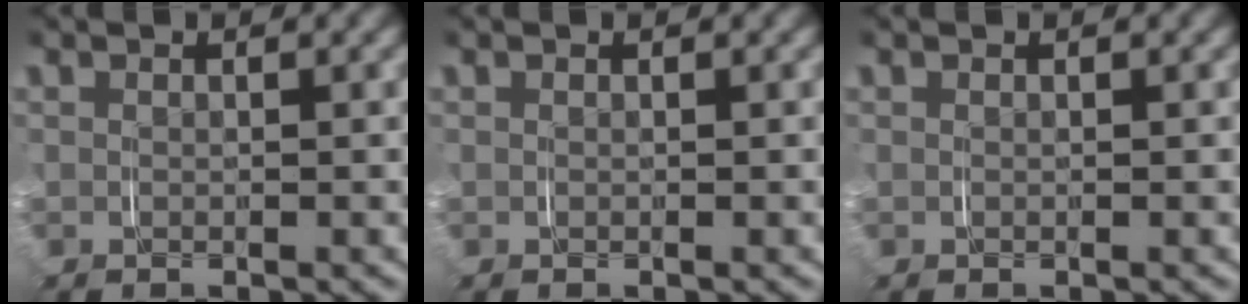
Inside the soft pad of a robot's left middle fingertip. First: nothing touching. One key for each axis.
{"total": 0.0}
{"total": 0.0}